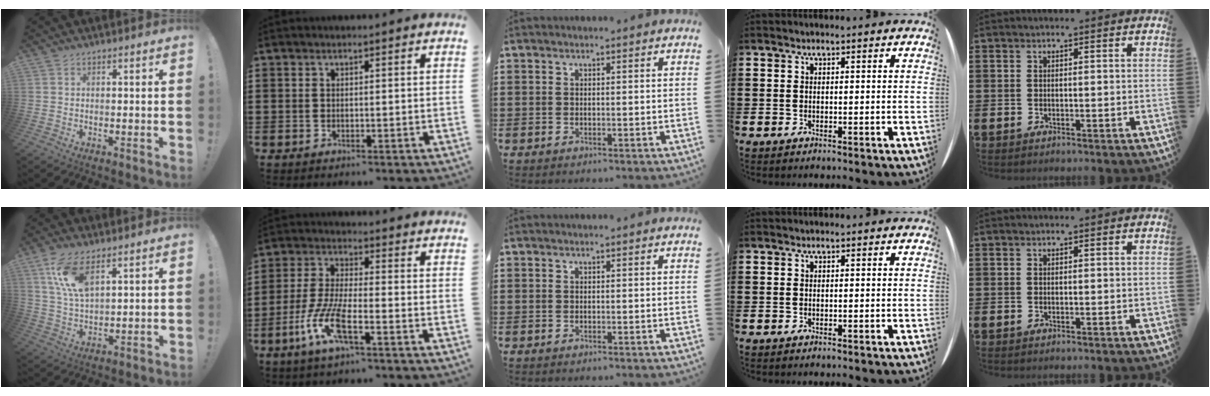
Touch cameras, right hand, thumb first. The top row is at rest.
{"thumb": {"total": 10.7, "force": [5.9, 4.7, 7.5], "torque": [-0.155, -0.017, 0.111]}, "index": {"total": 8.5, "force": [-4.1, 1.6, 7.2], "torque": [-0.180, -0.020, -0.084]}}